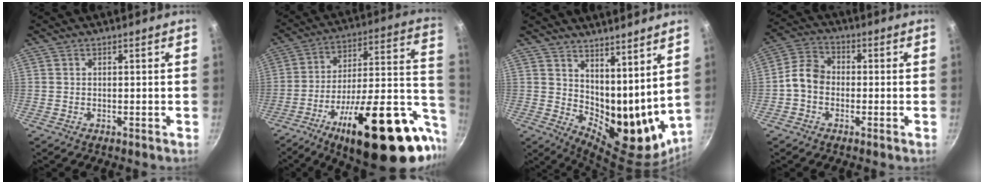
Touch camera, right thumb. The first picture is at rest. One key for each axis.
{"total": 33.1, "fx": -11.0, "fy": 12.5, "fz": 28.6, "tx": -0.374, "ty": 0.048, "tz": -0.161}
{"total": 18.0, "fx": 9.3, "fy": 9.1, "fz": 12.5, "tx": -0.147, "ty": -0.070, "tz": 0.167}
{"total": 6.4, "fx": -1.3, "fy": 5.0, "fz": 3.7, "tx": -0.052, "ty": 0.025, "tz": -0.043}